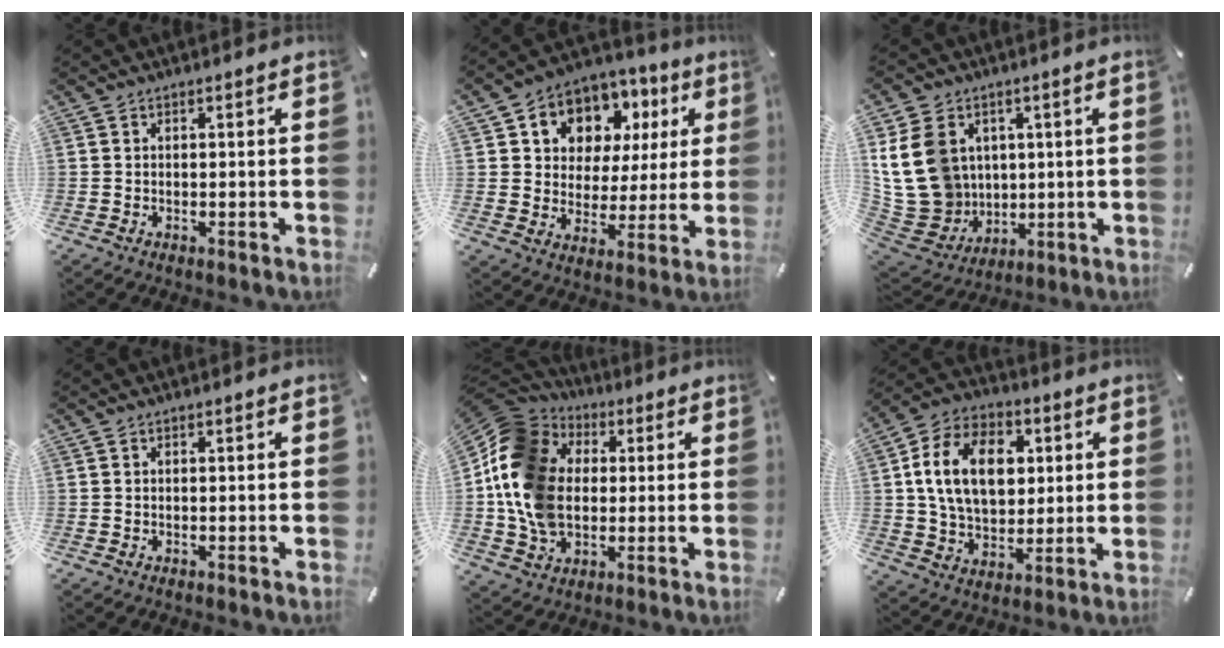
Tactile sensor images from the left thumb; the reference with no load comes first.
{"total": 9.5, "force": [4.1, 8.4, 2.0], "torque": [-0.044, -0.036, 0.078]}
{"total": 17.2, "force": [3.6, 14.4, 8.9], "torque": [-0.205, -0.024, 0.069]}
{"total": 0.0}
{"total": 17.4, "force": [-0.1, 14.3, 9.8], "torque": [-0.237, 0.009, -0.006]}
{"total": 16.4, "force": [3.1, 11.8, 11.0], "torque": [-0.219, 0.010, 0.051]}